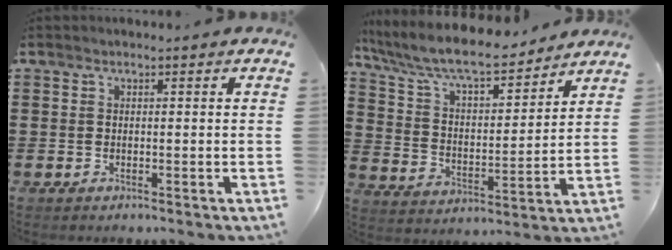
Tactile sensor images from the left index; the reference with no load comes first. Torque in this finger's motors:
{"motor_torque": [2.14, 0.00, 0.43, 0.21]}